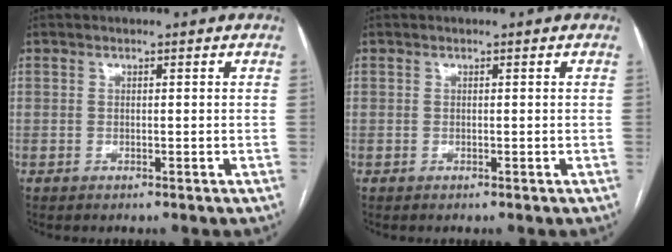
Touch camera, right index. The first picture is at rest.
{"total": 0.0}